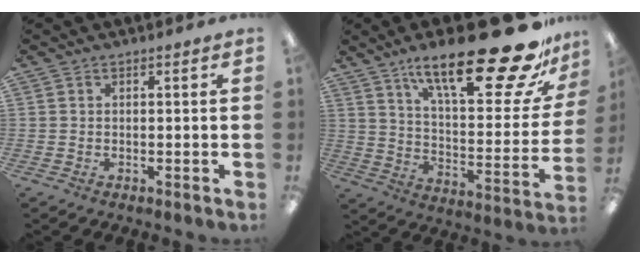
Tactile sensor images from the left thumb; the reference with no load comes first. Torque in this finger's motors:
{"motor_torque": [0.87, 0.46, 1.66, -1.11, 0.15]}